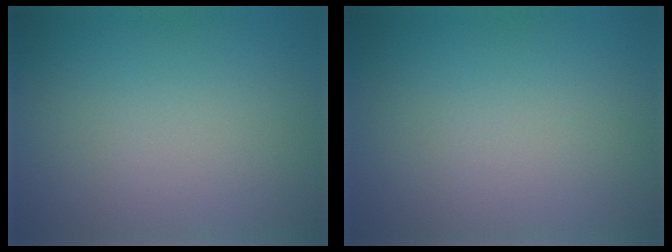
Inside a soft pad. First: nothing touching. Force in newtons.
{"total": 0.0}